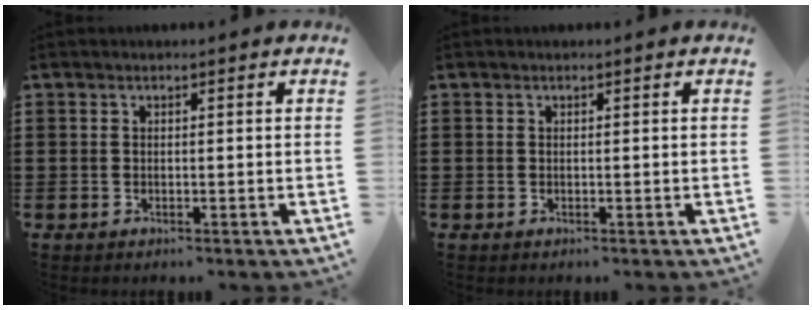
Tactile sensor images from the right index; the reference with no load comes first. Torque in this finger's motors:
{"motor_torque": [0.00, 0.00, 0.00, 0.00]}